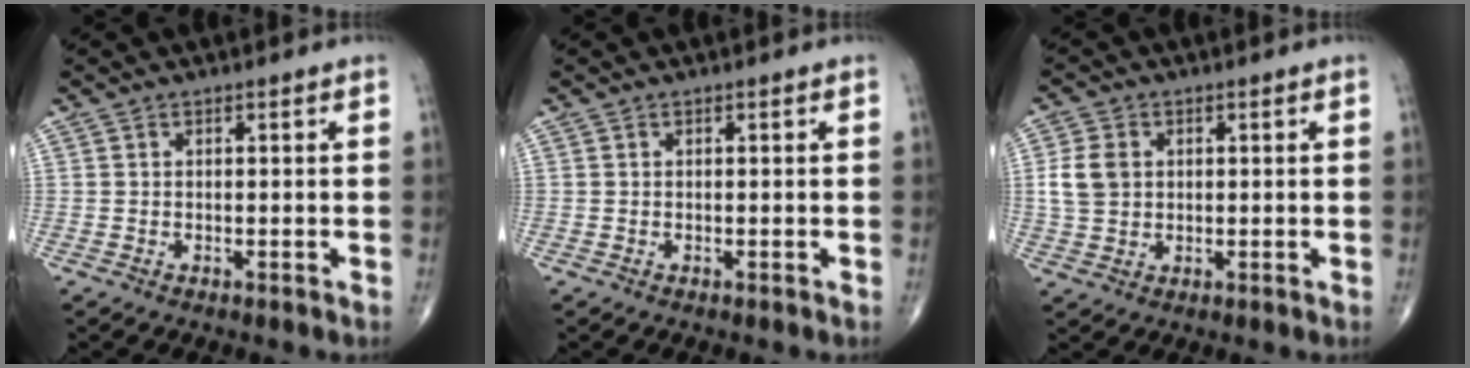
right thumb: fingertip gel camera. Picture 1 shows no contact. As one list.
[{"total": 0.0}, {"total": 5.9, "force": [0.9, 4.6, 3.6], "torque": [-0.065, 0.000, 0.019]}]